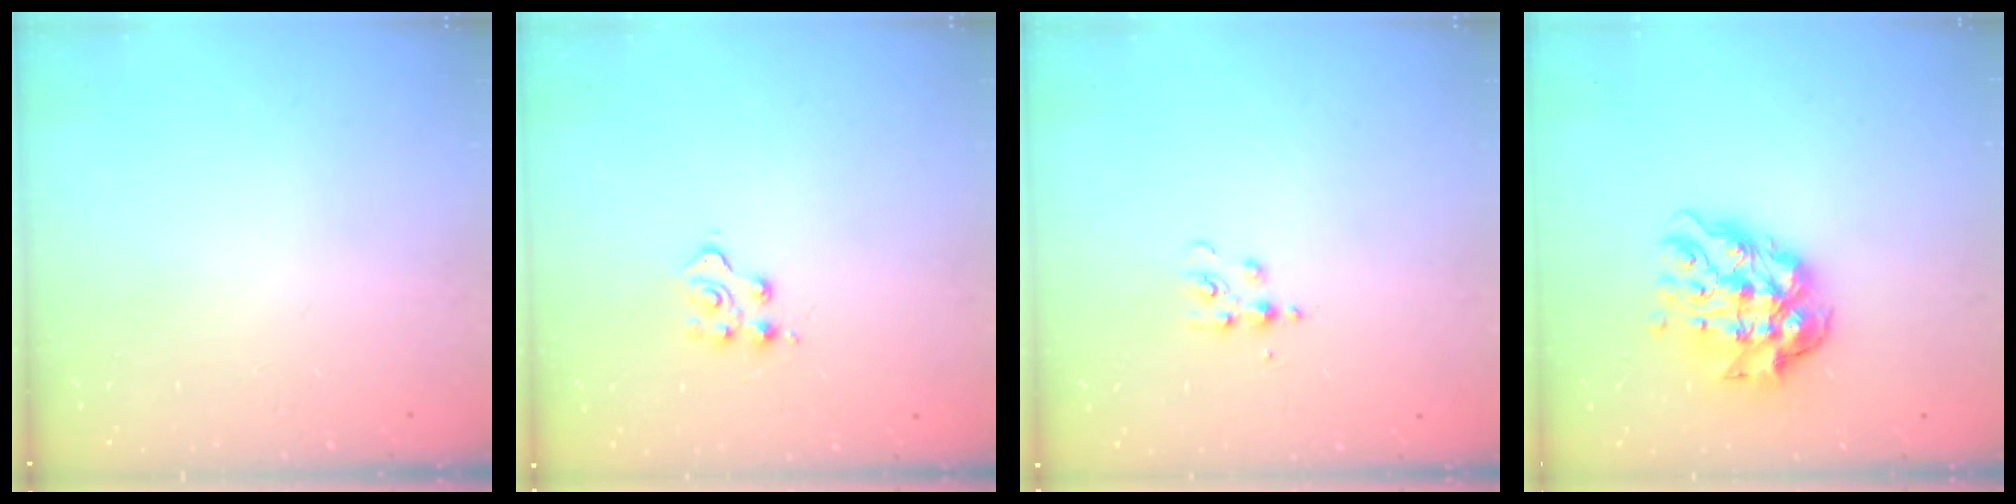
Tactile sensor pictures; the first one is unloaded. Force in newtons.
{"total": 5.2, "press": 5.2, "slide": 0.2}
{"total": 5.1, "press": 5.1, "slide": 0.6}
{"total": 13.1, "press": 13.0, "slide": 1.5}